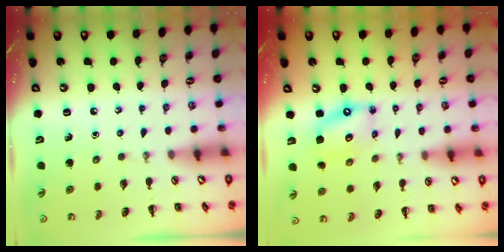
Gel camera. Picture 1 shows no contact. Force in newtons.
{"total": 10.6, "press": 10.3, "slide": 2.4}